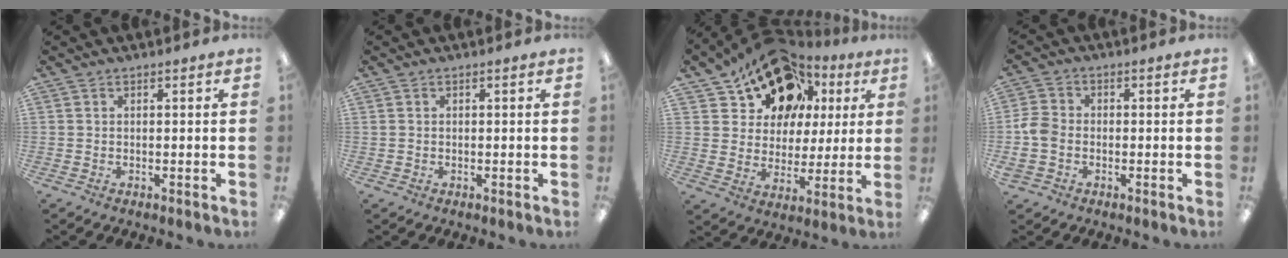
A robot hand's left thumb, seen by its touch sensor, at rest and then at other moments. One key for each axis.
{"total": 0.5, "fx": 0.0, "fy": 0.5, "fz": 0.3, "tx": -0.005, "ty": 0.003, "tz": -0.002}
{"total": 18.5, "fx": 11.7, "fy": 12.1, "fz": 7.5, "tx": -0.146, "ty": -0.053, "tz": 0.220}
{"total": 5.5, "fx": -1.3, "fy": 4.4, "fz": 3.1, "tx": -0.065, "ty": 0.012, "tz": -0.023}